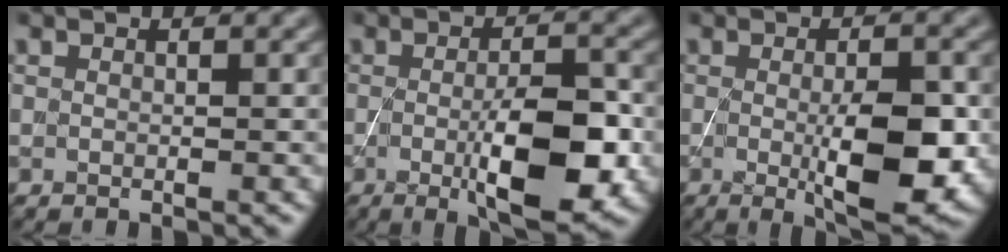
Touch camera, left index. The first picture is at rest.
{"total": 7.7, "force": [-1.5, 2.2, 7.2], "torque": [-0.116, -0.010, -0.021]}
{"total": 7.1, "force": [-0.9, 2.0, 6.8], "torque": [-0.108, -0.014, -0.008]}